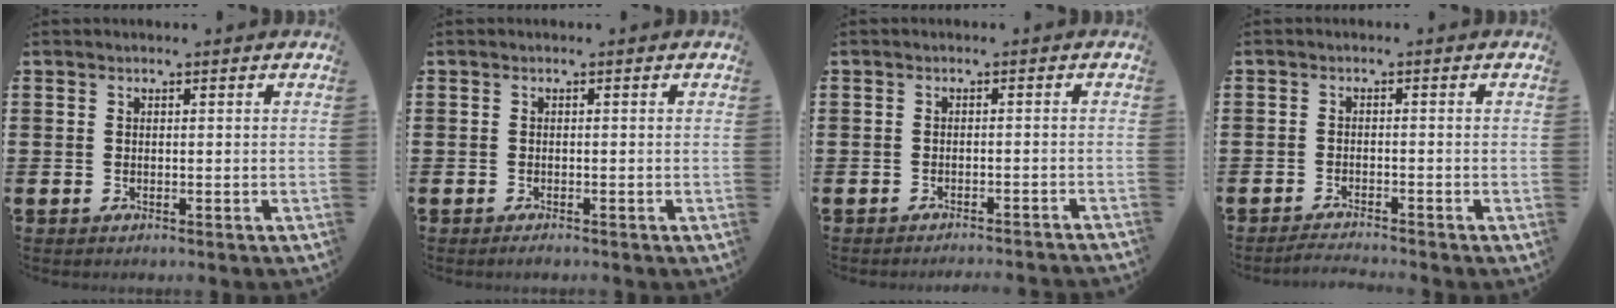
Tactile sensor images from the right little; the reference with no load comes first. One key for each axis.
{"total": 0.7, "fx": -0.5, "fy": 0.1, "fz": 0.4, "tx": -0.008, "ty": -0.003, "tz": -0.010}
{"total": 1.4, "fx": -1.3, "fy": -0.3, "fz": 0.0, "tx": 0.000, "ty": 0.005, "tz": -0.028}
{"total": 1.6, "fx": -1.6, "fy": -0.2, "fz": 0.2, "tx": -0.004, "ty": 0.003, "tz": -0.031}